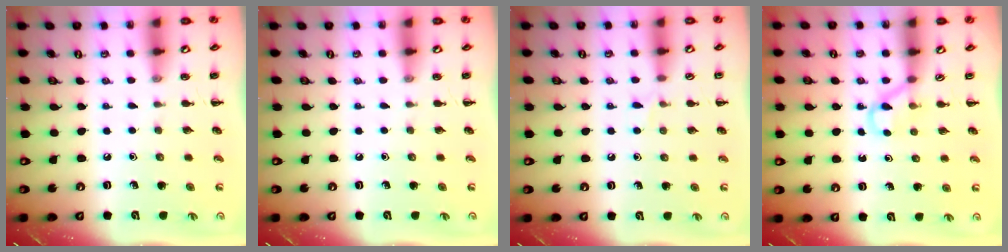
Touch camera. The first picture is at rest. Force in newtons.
{"total": 0.0}
{"total": 3.9, "press": 3.7, "slide": 1.2}
{"total": 2.6, "press": 2.4, "slide": 0.9}